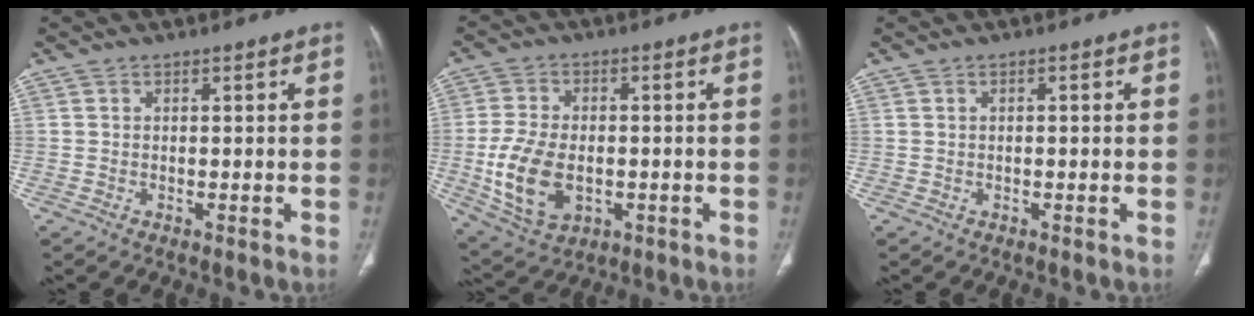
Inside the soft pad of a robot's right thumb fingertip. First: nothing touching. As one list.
[{"total": 12.6, "force": [-2.2, 8.1, 9.4], "torque": [-0.179, -0.001, -0.027]}, {"total": 0.6, "force": [0.1, 0.2, 0.6], "torque": [-0.013, 0.002, 0.002]}]